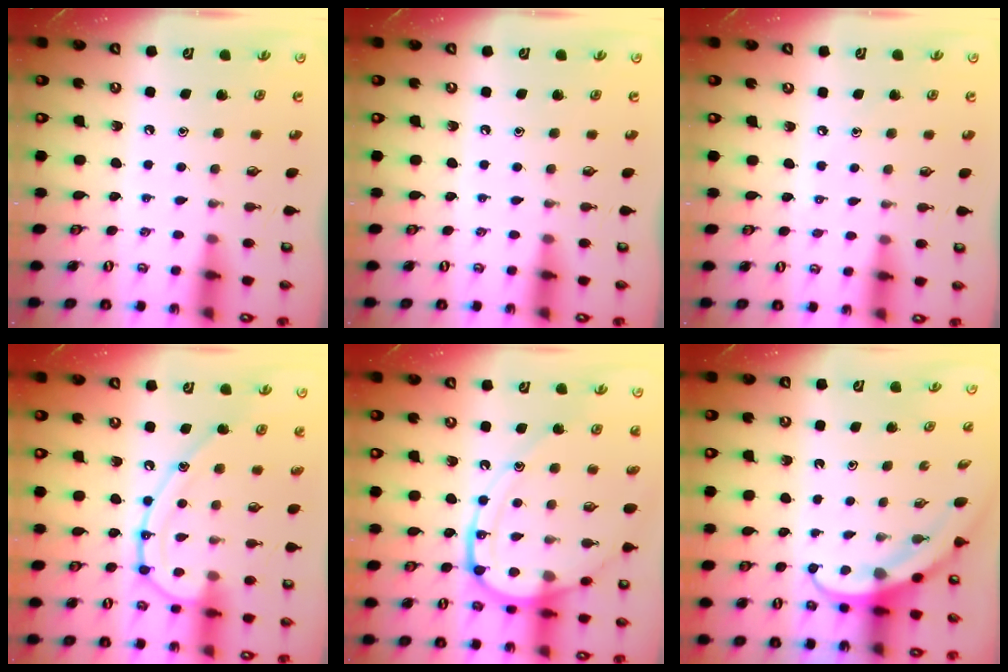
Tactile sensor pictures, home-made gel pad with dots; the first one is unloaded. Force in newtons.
{"total": 0.0}
{"total": 2.3, "press": 2.3, "slide": 0.3}
{"total": 14.9, "press": 14.8, "slide": 1.4}
{"total": 15.8, "press": 15.7, "slide": 1.4}
{"total": 3.7, "press": 3.7, "slide": 0.3}